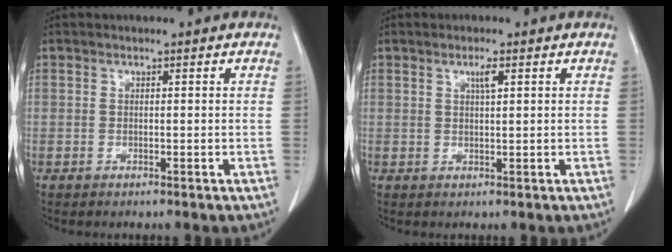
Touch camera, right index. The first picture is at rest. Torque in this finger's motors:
{"motor_torque": [0.14, 0.03, 0.03, 0.01]}